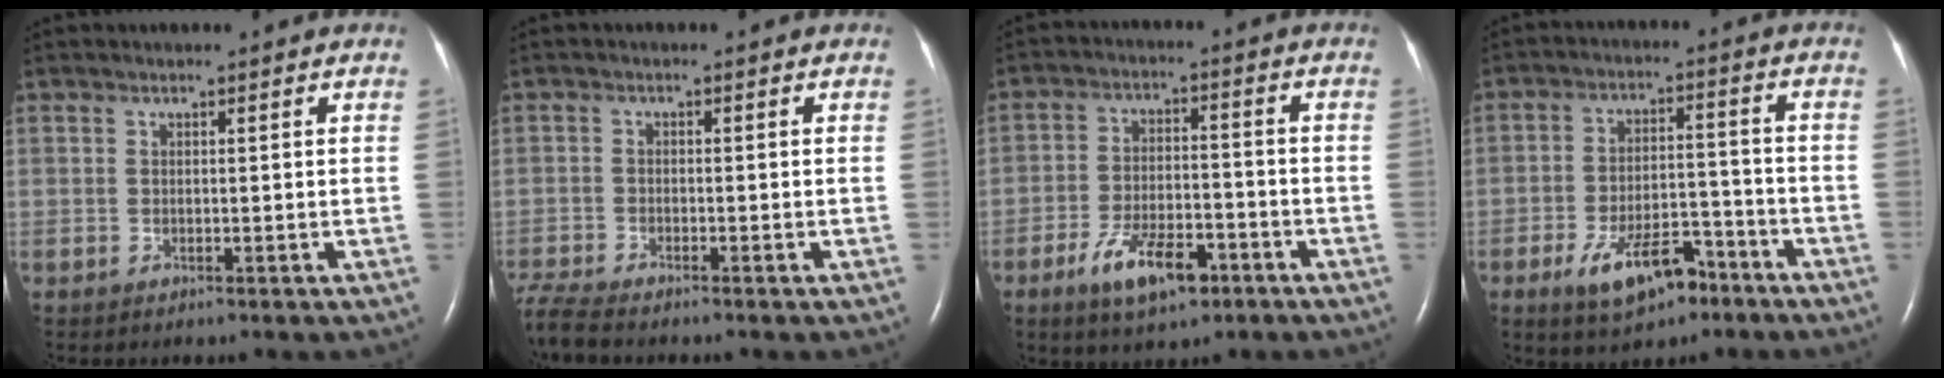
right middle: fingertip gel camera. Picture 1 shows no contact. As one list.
[{"total": 4.4, "force": [-4.2, -0.2, 1.4], "torque": [-0.034, -0.019, -0.082]}, {"total": 9.2, "force": [-5.3, 3.6, 6.7], "torque": [-0.129, -0.003, -0.087]}, {"total": 9.7, "force": [-6.0, 4.1, 6.4], "torque": [-0.118, 0.004, -0.096]}]